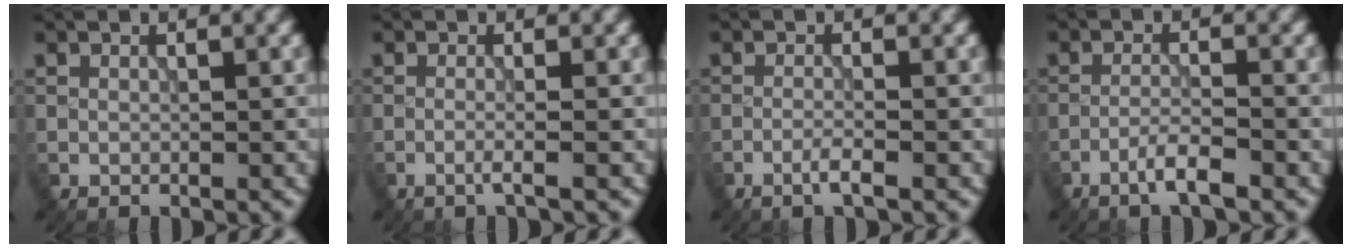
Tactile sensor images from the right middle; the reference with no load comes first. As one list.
[{"total": 1.6, "force": [-0.6, 0.3, 1.4], "torque": [-0.019, 0.000, -0.019]}, {"total": 1.6, "force": [-0.8, 0.2, 1.3], "torque": [-0.021, 0.005, -0.023]}, {"total": 2.7, "force": [-1.8, 0.2, 2.0], "torque": [-0.037, 0.007, -0.040]}]